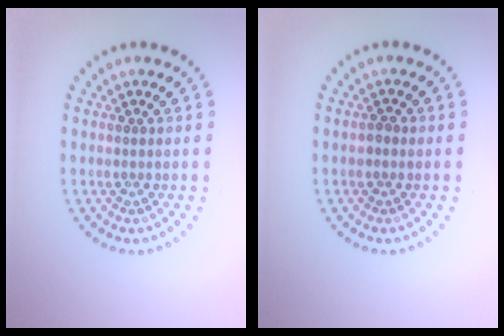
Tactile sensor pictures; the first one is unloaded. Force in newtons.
{"total": 0.7, "press": 0.7, "slide": 0.3}